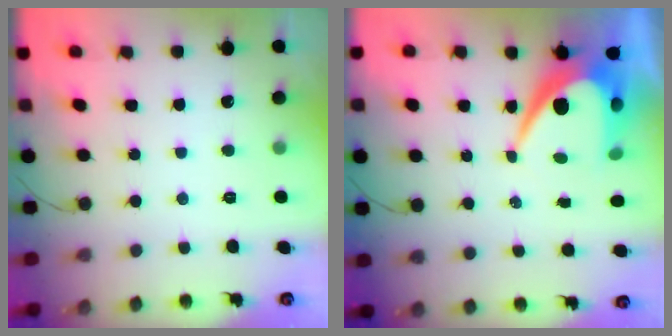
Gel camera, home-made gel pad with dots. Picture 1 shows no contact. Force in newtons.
{"total": 9.9, "press": 9.9, "slide": 0.4}